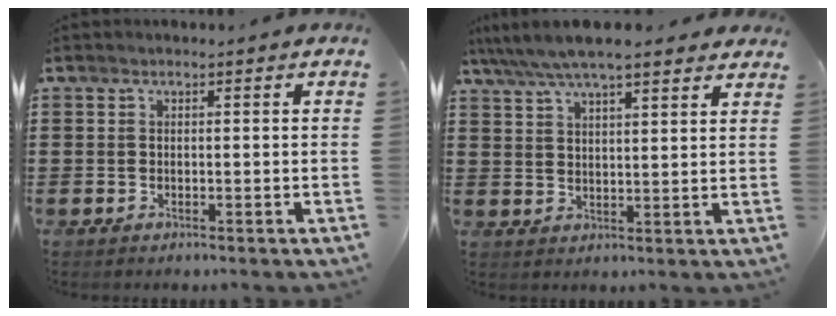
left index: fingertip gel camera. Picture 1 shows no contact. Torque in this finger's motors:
{"motor_torque": [2.14, 0.00, 0.26, -0.05]}